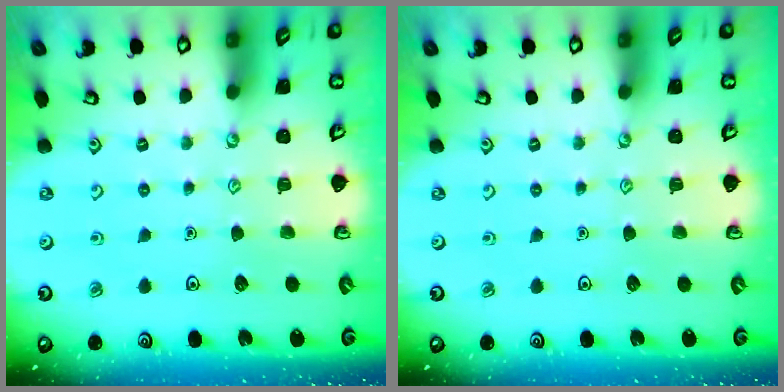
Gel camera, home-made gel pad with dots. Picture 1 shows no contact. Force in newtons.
{"total": 0.0}